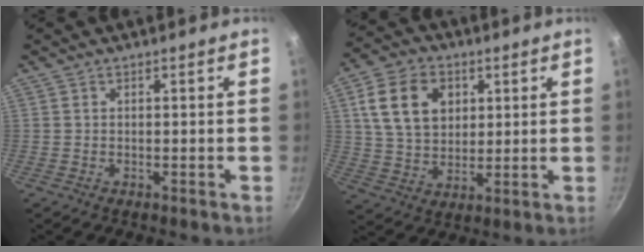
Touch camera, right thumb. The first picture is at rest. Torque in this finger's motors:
{"motor_torque": [-0.22, 2.50, 1.11, 0.09, 0.42]}